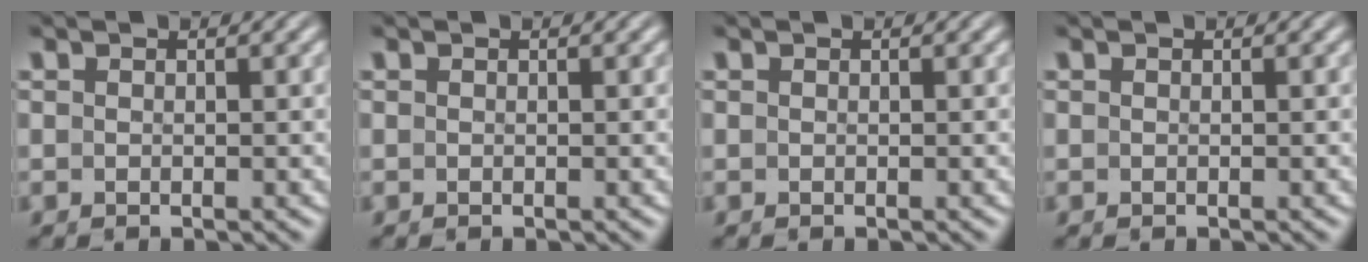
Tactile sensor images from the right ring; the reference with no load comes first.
{"total": 1.5, "force": [-0.3, -1.4, -0.4], "torque": [0.017, -0.010, 0.006]}
{"total": 0.0}
{"total": 0.0}